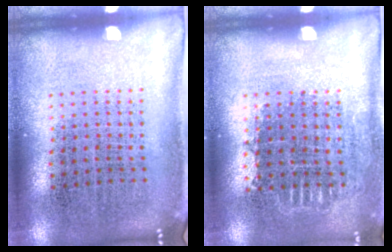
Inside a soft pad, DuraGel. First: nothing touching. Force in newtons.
{"total": 0.7, "press": 0.7, "slide": 0.3}